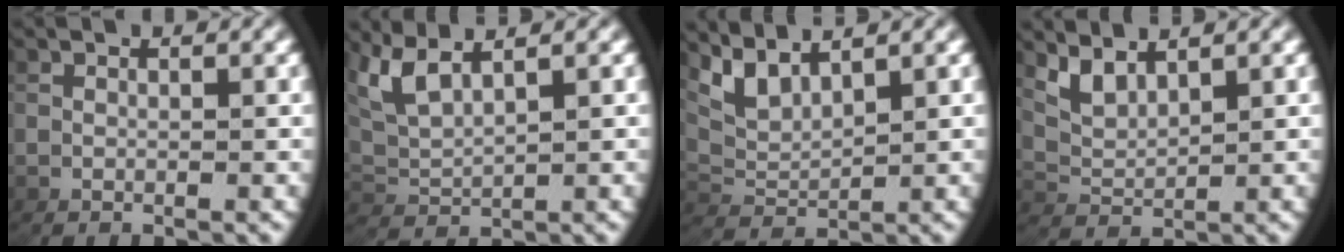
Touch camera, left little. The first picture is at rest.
{"total": 5.0, "force": [2.5, 3.0, 3.1], "torque": [-0.091, -0.003, 0.051]}
{"total": 4.2, "force": [2.4, 2.4, 2.6], "torque": [-0.074, -0.007, 0.051]}
{"total": 2.8, "force": [2.0, 1.2, 1.5], "torque": [-0.045, -0.004, 0.046]}